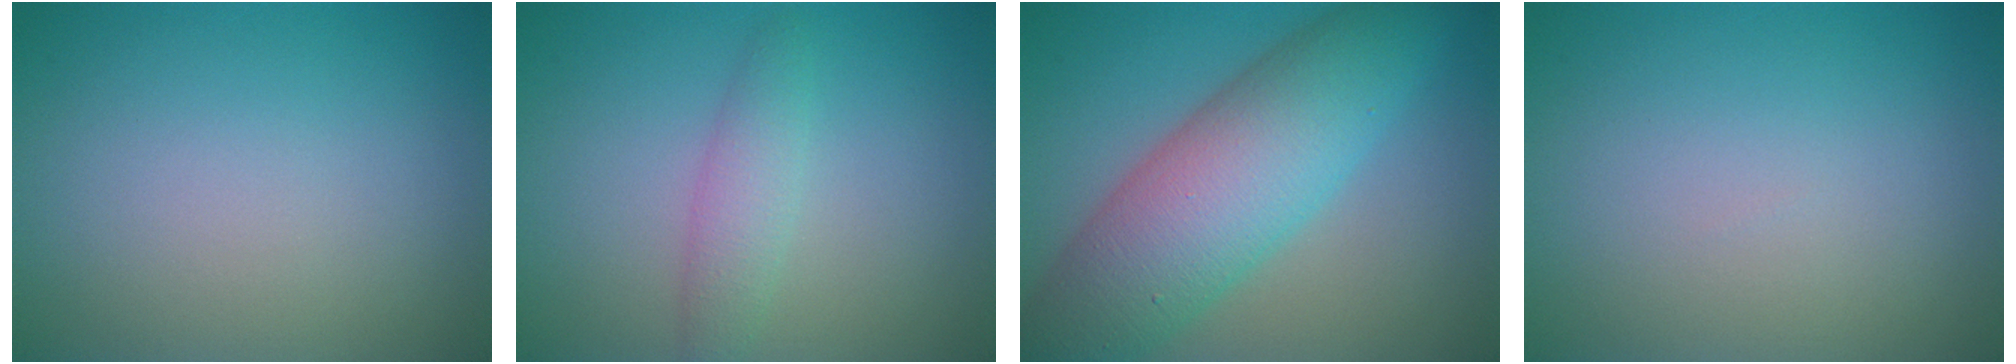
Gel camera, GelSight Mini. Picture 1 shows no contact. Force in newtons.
{"total": 2.2, "press": 2.2, "slide": 0.0}
{"total": 9.6, "press": 9.6, "slide": 0.1}
{"total": 0.0}